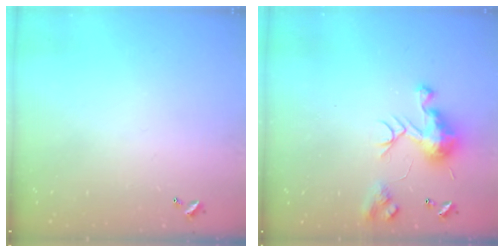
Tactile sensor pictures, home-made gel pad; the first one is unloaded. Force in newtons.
{"total": 9.0, "press": 9.0, "slide": 0.5}